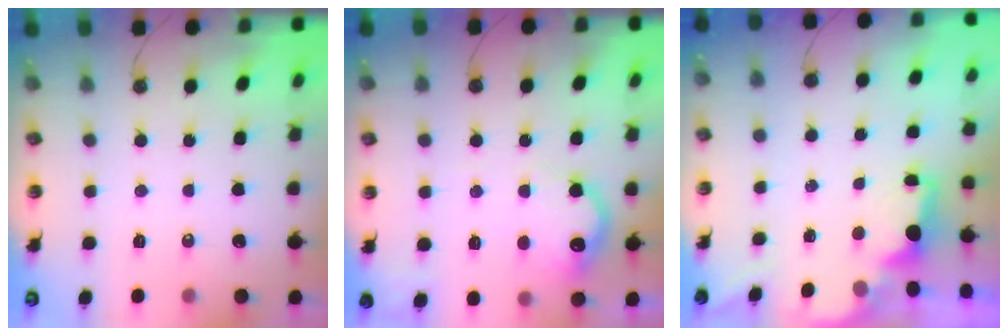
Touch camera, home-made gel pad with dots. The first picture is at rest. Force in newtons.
{"total": 13.7, "press": 13.7, "slide": 0.9}
{"total": 1.9, "press": 1.7, "slide": 0.8}